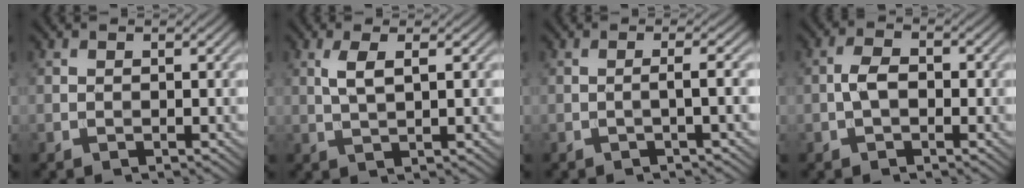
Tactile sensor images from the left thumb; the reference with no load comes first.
{"total": 3.0, "force": [1.0, 0.7, 2.8], "torque": [-0.061, 0.004, 0.020]}
{"total": 2.5, "force": [-0.4, 0.4, 2.4], "torque": [-0.031, 0.013, -0.018]}
{"total": 3.0, "force": [-0.6, 1.7, 2.4], "torque": [-0.051, 0.006, -0.015]}